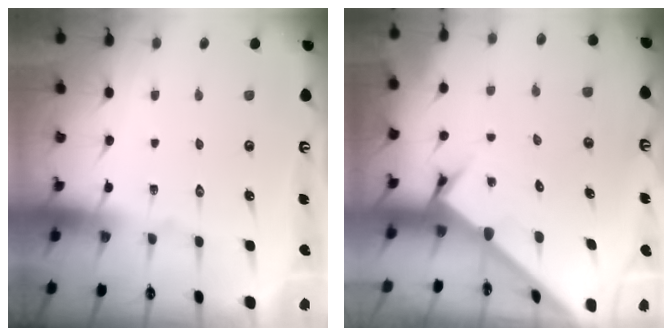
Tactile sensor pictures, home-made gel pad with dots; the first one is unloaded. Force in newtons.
{"total": 2.9, "press": 2.9, "slide": 0.2}